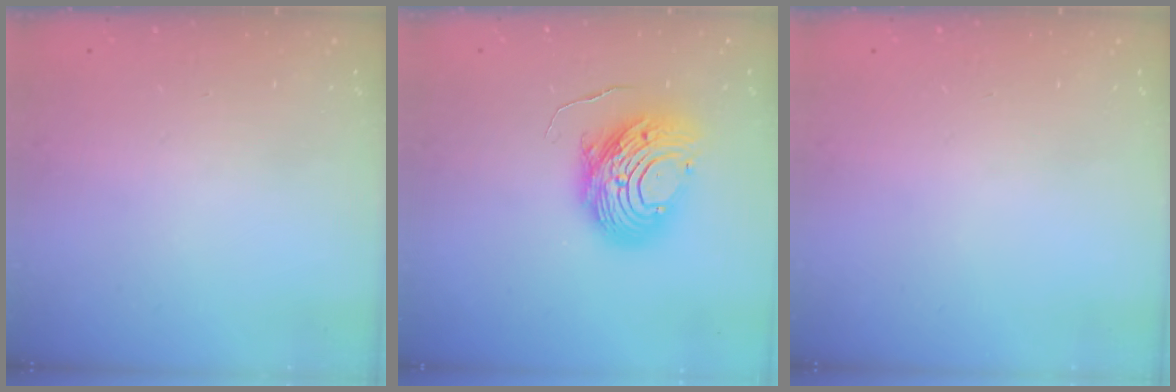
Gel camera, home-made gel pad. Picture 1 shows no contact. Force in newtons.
{"total": 12.5, "press": 12.5, "slide": 0.7}
{"total": 0.0}